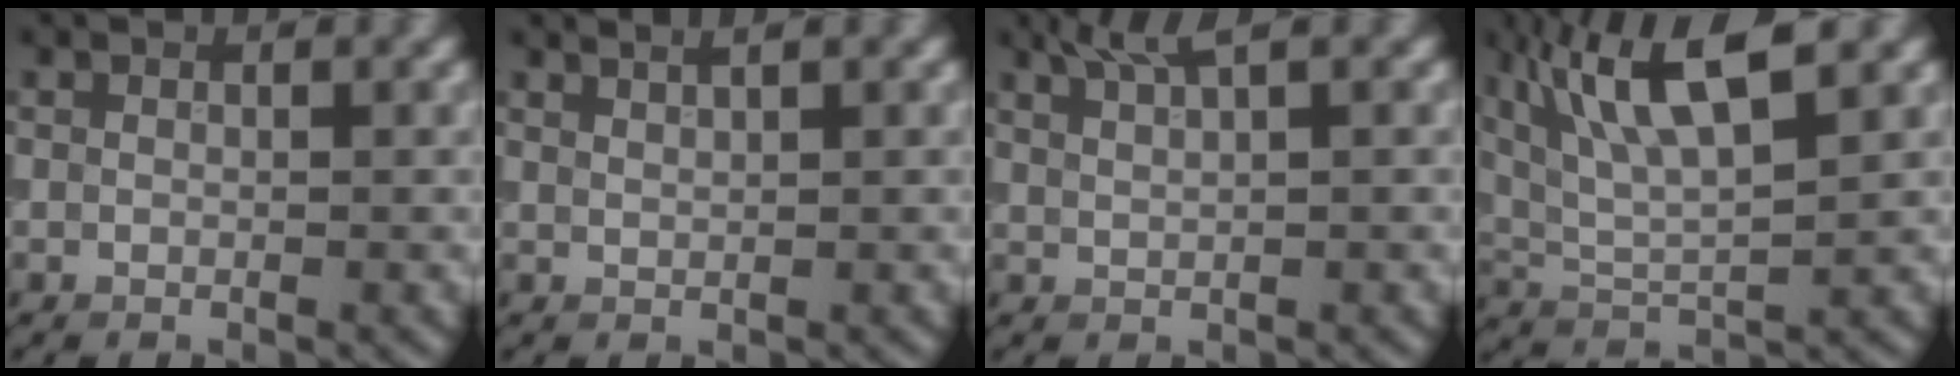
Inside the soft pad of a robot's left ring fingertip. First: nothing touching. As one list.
[{"total": 2.5, "force": [1.8, 0.9, 1.5], "torque": [0.001, 0.015, 0.003]}, {"total": 2.9, "force": [2.3, 0.2, 1.7], "torque": [-0.025, 0.008, 0.044]}, {"total": 8.5, "force": [4.3, 2.2, 7.1], "torque": [-0.138, 0.012, 0.080]}]